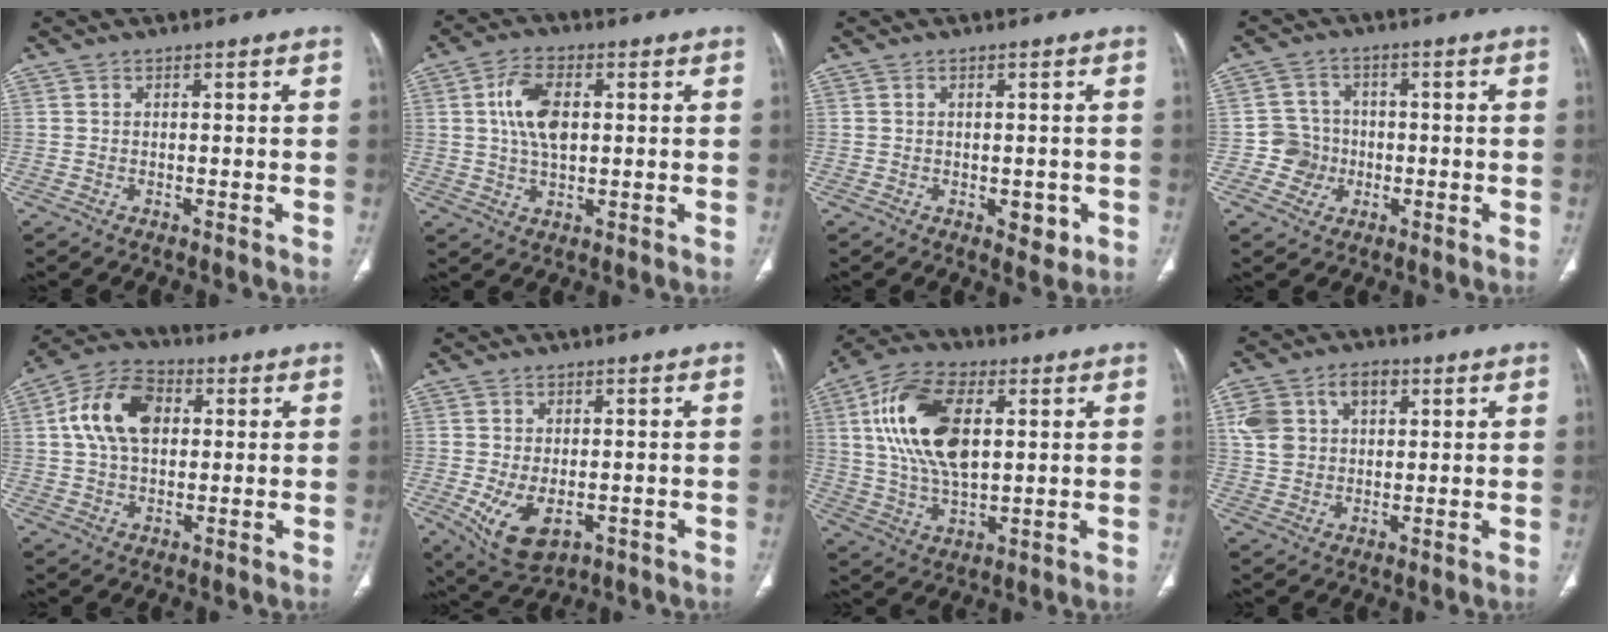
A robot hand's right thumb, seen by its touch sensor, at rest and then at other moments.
{"total": 8.6, "force": [1.6, 4.7, 7.0], "torque": [-0.132, 0.002, 0.030]}
{"total": 3.5, "force": [-1.0, 2.0, 2.7], "torque": [-0.018, -0.002, -0.005]}
{"total": 5.4, "force": [-1.4, 5.2, 0.5], "torque": [0.025, 0.017, -0.028]}
{"total": 12.3, "force": [2.3, 8.1, 9.0], "torque": [-0.156, 0.017, 0.034]}
{"total": 8.5, "force": [-2.3, 4.9, 6.6], "torque": [-0.117, -0.008, -0.023]}
{"total": 17.8, "force": [4.1, 9.4, 14.5], "torque": [-0.274, 0.001, 0.077]}
{"total": 10.5, "force": [3.7, 7.5, 6.3], "torque": [-0.100, 0.007, 0.070]}